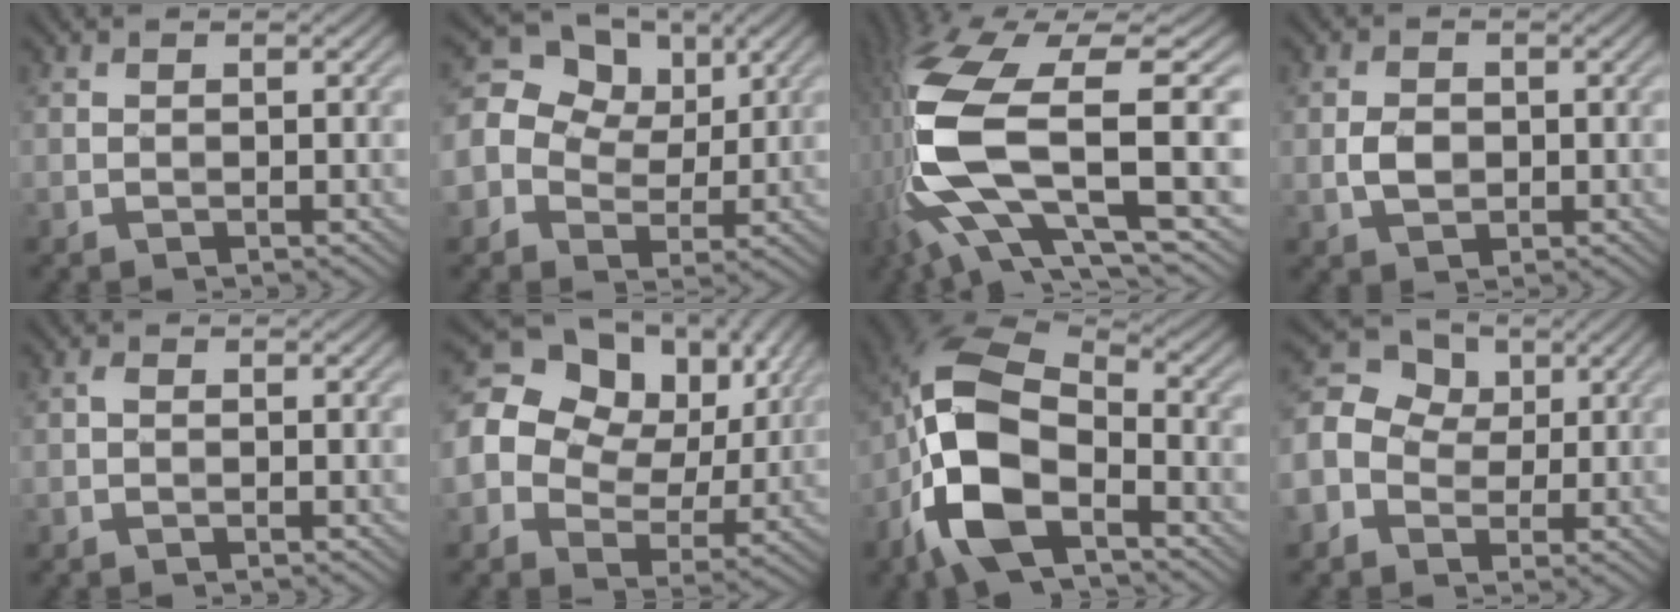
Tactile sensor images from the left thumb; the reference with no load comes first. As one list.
[{"total": 12.7, "force": [3.1, 10.6, 6.2], "torque": [-0.172, 0.042, 0.046]}, {"total": 16.8, "force": [-1.6, 6.4, 15.4], "torque": [-0.382, -0.020, -0.005]}, {"total": 2.9, "force": [-0.4, 2.1, 1.9], "torque": [-0.047, -0.001, -0.010]}, {"total": 0.7, "force": [-0.2, 0.5, 0.5], "torque": [-0.011, 0.003, -0.006]}, {"total": 17.2, "force": [4.7, 13.5, 9.5], "torque": [-0.238, 0.040, 0.094]}, {"total": 13.6, "force": [-5.5, 7.0, 10.3], "torque": [-0.239, -0.016, -0.110]}, {"total": 11.9, "force": [0.1, 10.1, 6.3], "torque": [-0.177, 0.023, -0.025]}]